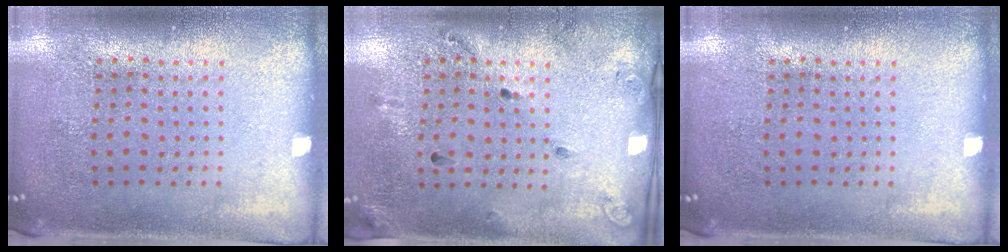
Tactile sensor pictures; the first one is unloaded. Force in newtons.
{"total": 1.8, "press": 1.2, "slide": 1.4}
{"total": 0.0}